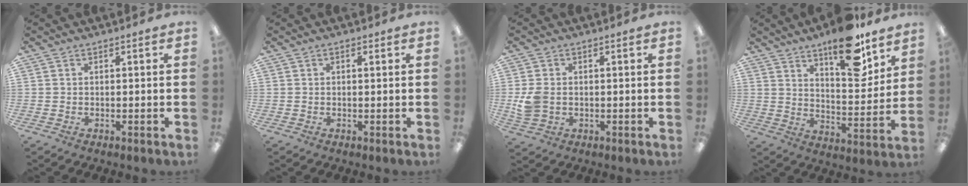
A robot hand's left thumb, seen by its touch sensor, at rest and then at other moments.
{"total": 0.8, "force": [0.3, 0.3, 0.6], "torque": [-0.006, 0.000, 0.004]}
{"total": 5.2, "force": [-0.2, 4.1, 3.1], "torque": [-0.061, 0.001, -0.003]}
{"total": 16.8, "force": [12.4, 6.3, 9.4], "torque": [-0.120, -0.081, 0.207]}